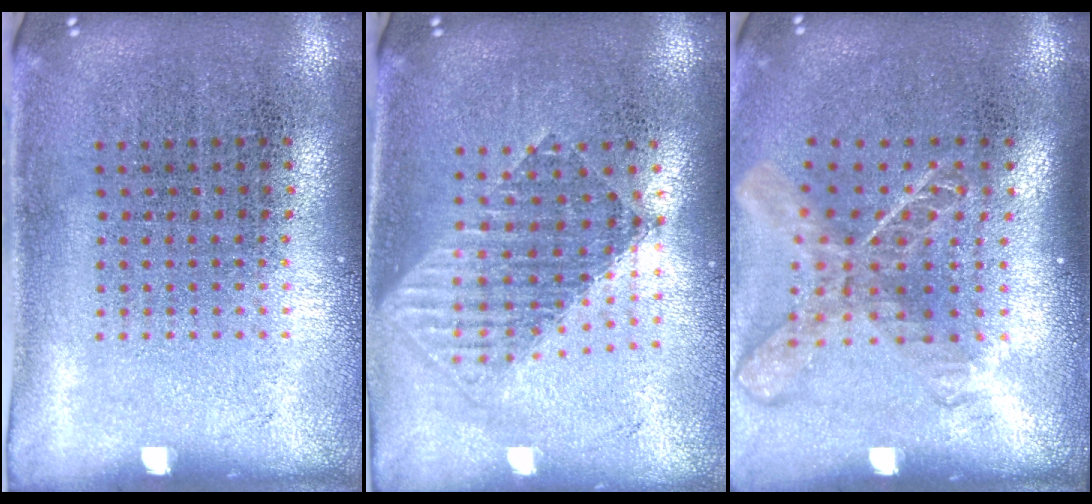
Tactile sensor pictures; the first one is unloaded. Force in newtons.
{"total": 1.6, "press": 1.4, "slide": 0.9}
{"total": 1.8, "press": 1.4, "slide": 1.2}